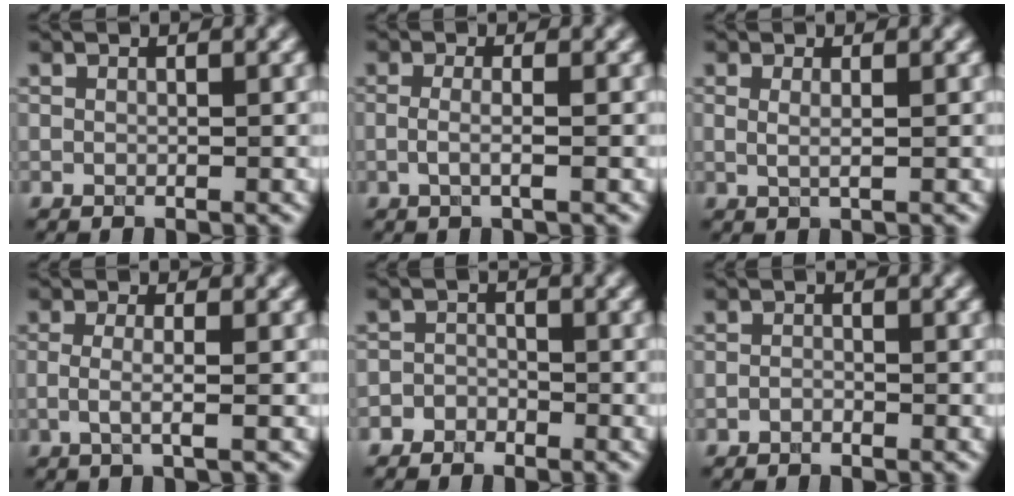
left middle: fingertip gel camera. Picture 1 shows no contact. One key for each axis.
{"total": 1.9, "fx": -0.2, "fy": 0.6, "fz": 1.8, "tx": -0.033, "ty": -0.006, "tz": -0.010}
{"total": 1.3, "fx": 0.2, "fy": 0.5, "fz": 1.2, "tx": -0.019, "ty": -0.004, "tz": -0.002}
{"total": 2.2, "fx": -0.3, "fy": 0.6, "fz": 2.1, "tx": -0.040, "ty": -0.008, "tz": -0.010}
{"total": 1.5, "fx": -1.1, "fy": 1.0, "fz": 0.1, "tx": 0.013, "ty": 0.007, "tz": -0.026}
{"total": 0.6, "fx": -0.5, "fy": 0.3, "fz": 0.3, "tx": -0.007, "ty": -0.001, "tz": -0.010}